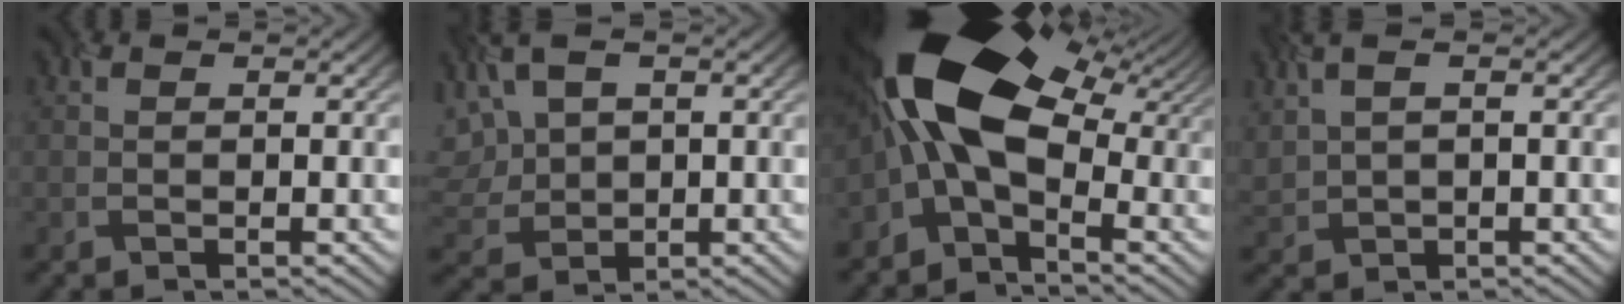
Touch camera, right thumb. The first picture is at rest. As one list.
[{"total": 6.7, "force": [1.7, 4.7, 4.5], "torque": [-0.122, -0.004, 0.030]}, {"total": 14.2, "force": [0.3, 7.3, 12.2], "torque": [-0.227, 0.006, -0.016]}, {"total": 4.2, "force": [1.6, 2.5, 3.0], "torque": [-0.089, 0.001, 0.035]}]